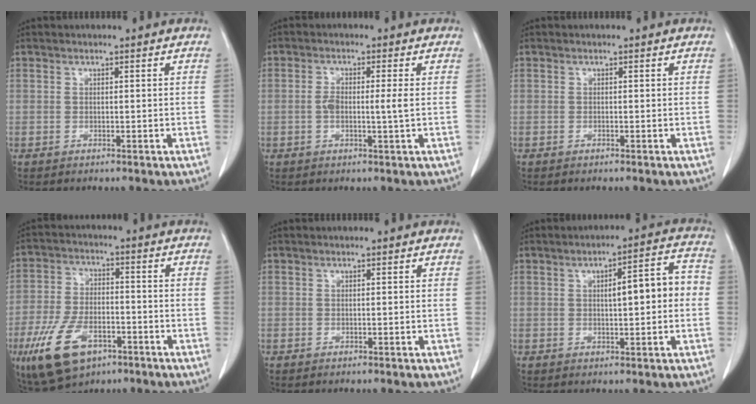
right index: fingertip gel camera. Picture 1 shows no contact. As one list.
[{"total": 3.6, "force": [-0.2, 0.2, 3.5], "torque": [-0.072, 0.002, -0.002]}, {"total": 0.0}, {"total": 12.6, "force": [-6.4, 6.5, 8.8], "torque": [-0.185, -0.006, -0.106]}, {"total": 0.0}, {"total": 7.7, "force": [0.2, 1.6, 7.5], "torque": [-0.106, 0.026, 0.004]}]